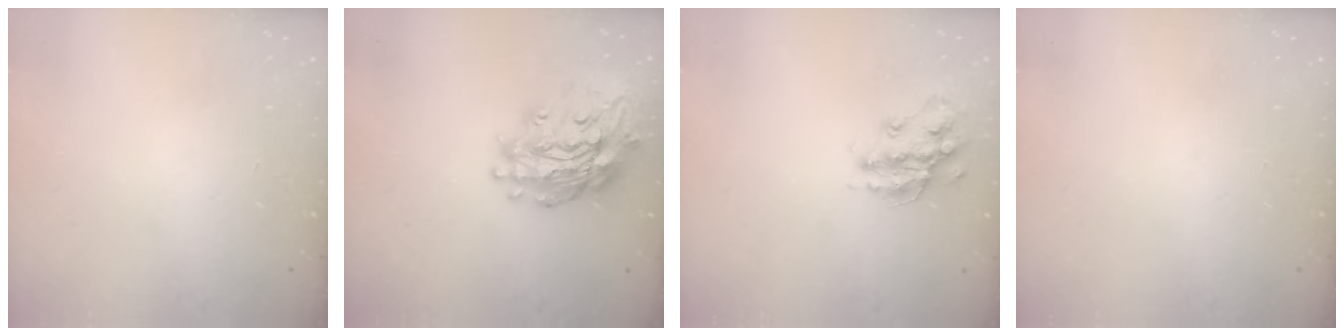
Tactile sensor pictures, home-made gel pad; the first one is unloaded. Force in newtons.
{"total": 20.7, "press": 20.6, "slide": 1.9}
{"total": 14.4, "press": 14.4, "slide": 0.7}
{"total": 0.0}